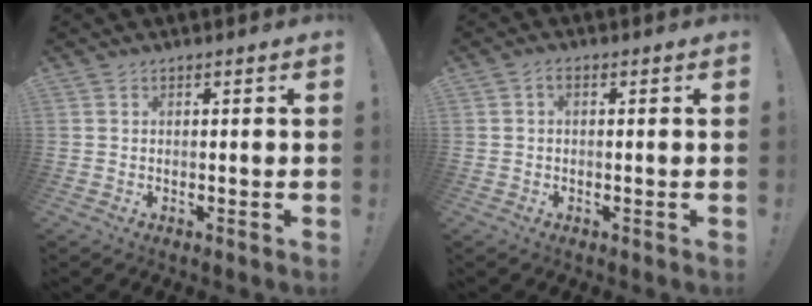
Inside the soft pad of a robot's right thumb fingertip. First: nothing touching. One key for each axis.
{"total": 1.4, "fx": -0.3, "fy": 0.7, "fz": 1.2, "tx": -0.026, "ty": 0.006, "tz": -0.004}